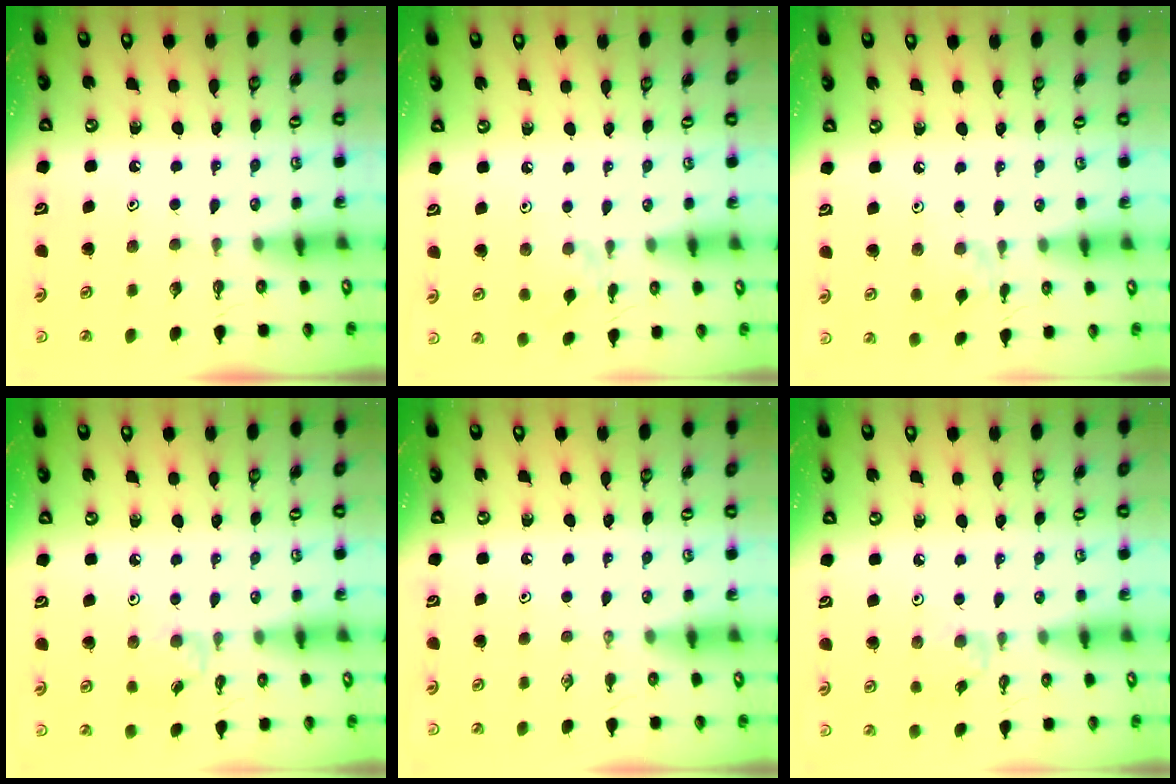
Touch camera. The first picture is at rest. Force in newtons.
{"total": 1.6, "press": 1.6, "slide": 0.3}
{"total": 2.5, "press": 2.5, "slide": 0.5}
{"total": 2.5, "press": 2.5, "slide": 0.4}
{"total": 0.0}
{"total": 2.1, "press": 2.1, "slide": 0.4}